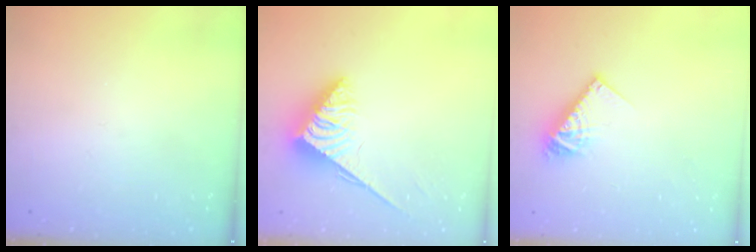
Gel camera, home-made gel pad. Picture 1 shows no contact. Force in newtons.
{"total": 3.8, "press": 3.8, "slide": 0.6}
{"total": 9.2, "press": 9.2, "slide": 0.8}